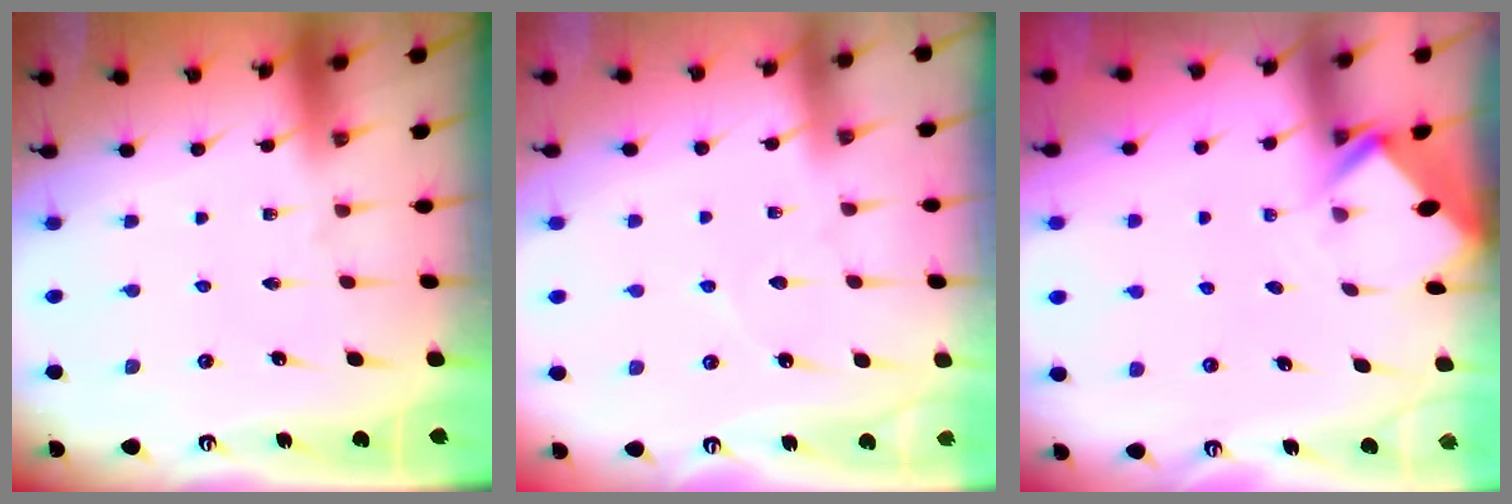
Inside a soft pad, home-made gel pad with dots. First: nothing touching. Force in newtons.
{"total": 2.7, "press": 2.7, "slide": 0.3}
{"total": 2.7, "press": 2.7, "slide": 0.2}